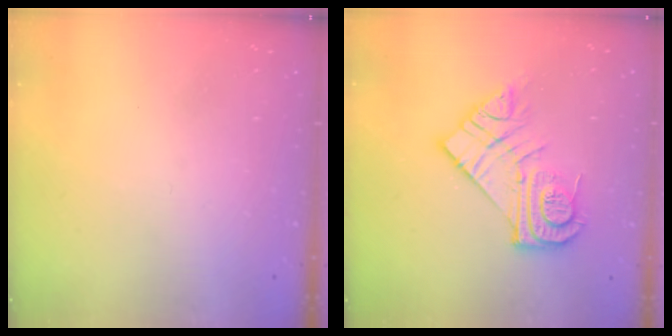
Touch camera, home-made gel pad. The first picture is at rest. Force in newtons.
{"total": 14.8, "press": 14.7, "slide": 1.0}